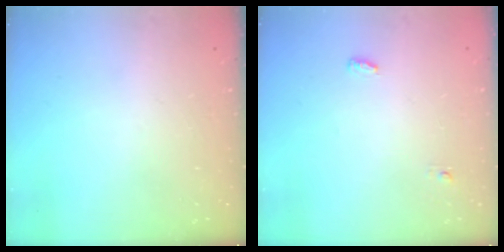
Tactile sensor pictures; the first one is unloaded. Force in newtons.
{"total": 3.5, "press": 3.4, "slide": 1.0}